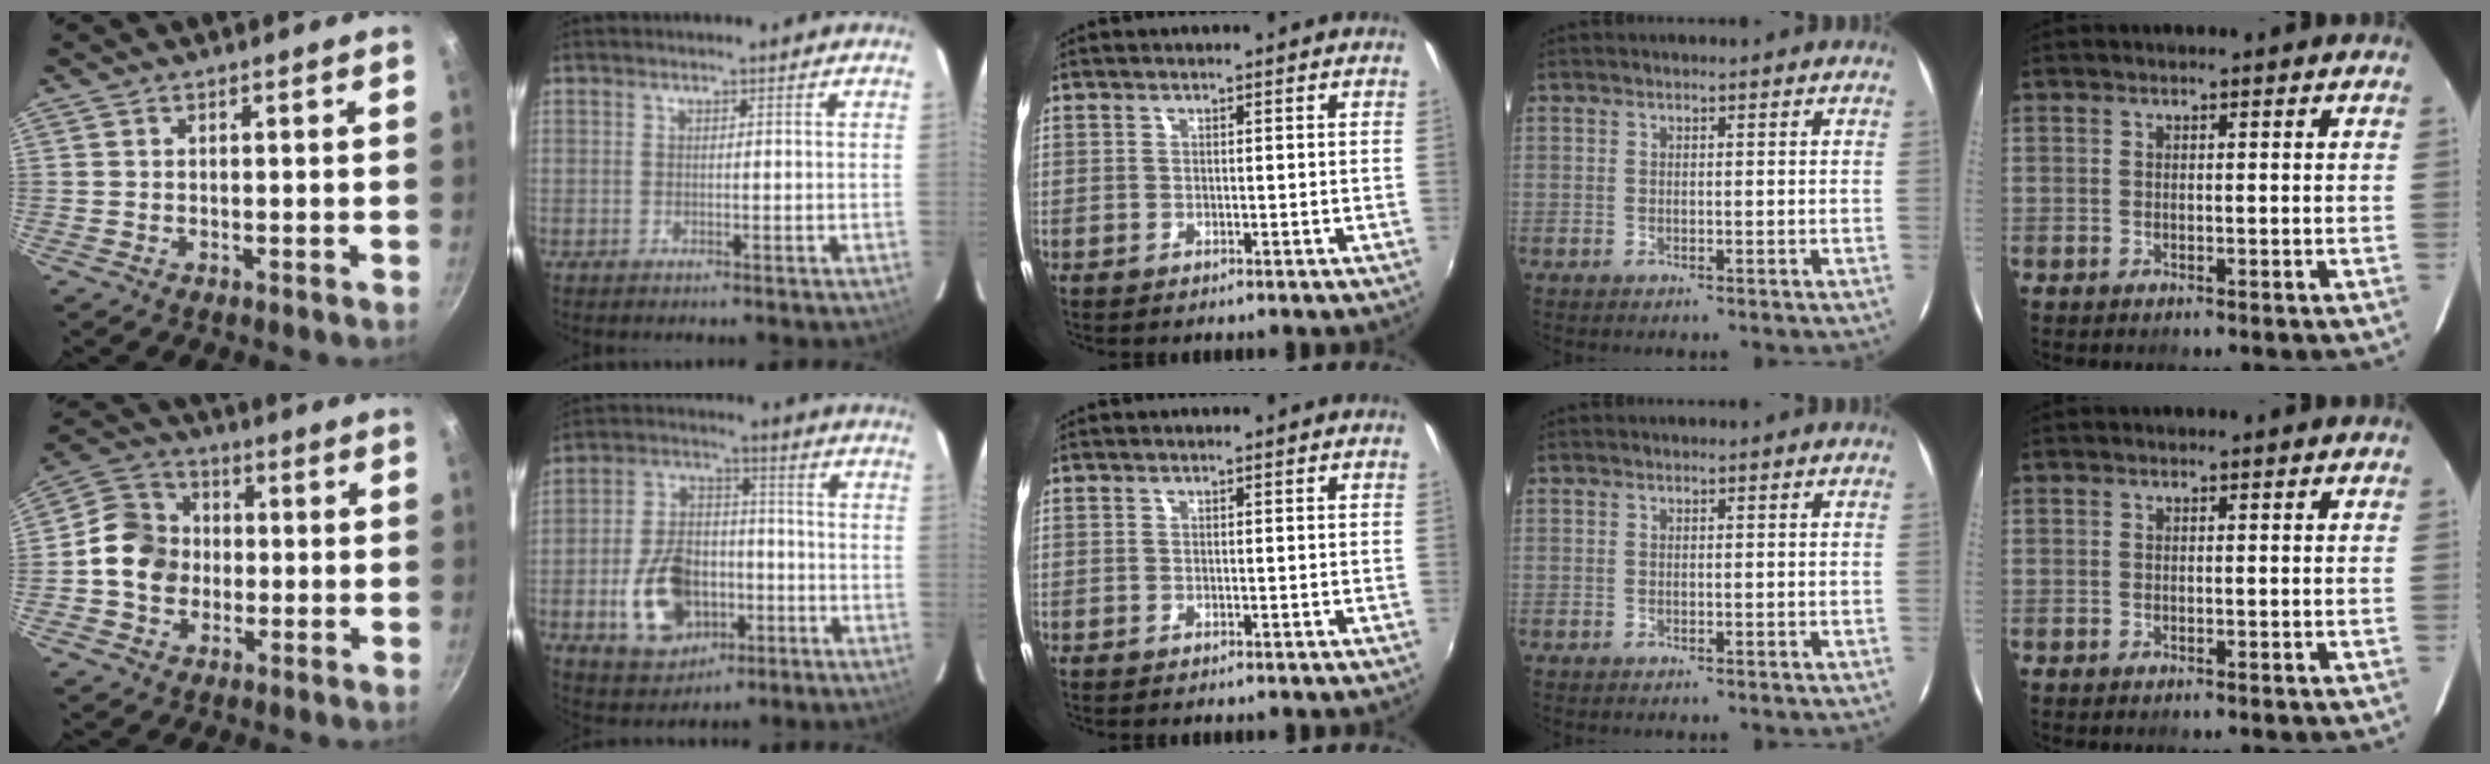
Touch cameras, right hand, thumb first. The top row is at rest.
{"thumb": {"total": 10.8, "force": [-1.0, 9.3, 5.4], "torque": [-0.068, 0.024, -0.039]}, "index": {"total": 14.7, "force": [-5.1, 9.8, 9.7], "torque": [-0.206, 0.013, -0.067]}}